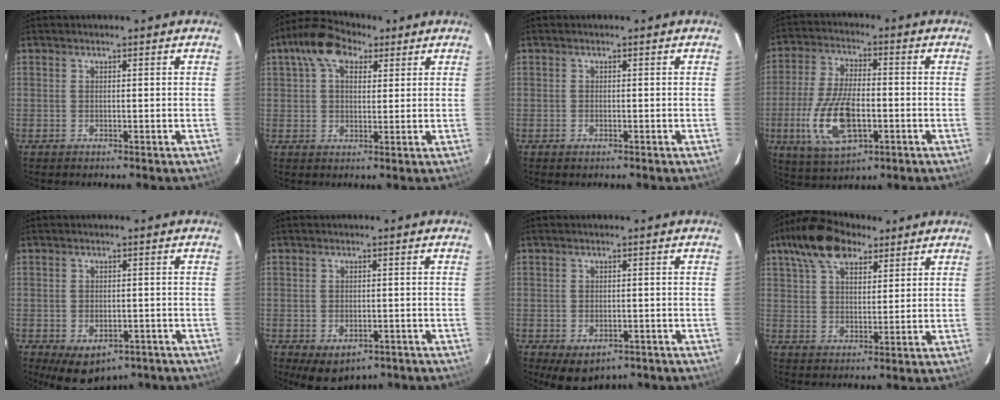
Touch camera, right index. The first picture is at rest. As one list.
[{"total": 9.1, "force": [4.3, 5.5, 5.8], "torque": [-0.109, 0.035, 0.068]}, {"total": 0.8, "force": [-0.5, 0.5, 0.4], "torque": [-0.006, -0.002, -0.009]}, {"total": 14.5, "force": [-3.9, 6.3, 12.4], "torque": [-0.262, -0.010, -0.068]}, {"total": 8.9, "force": [-5.2, 5.4, 4.8], "torque": [-0.089, -0.012, -0.056]}, {"total": 6.5, "force": [-3.6, 4.1, 3.5], "torque": [-0.065, -0.013, -0.035]}, {"total": 5.9, "force": [-3.1, 3.8, 3.2], "torque": [-0.061, -0.014, -0.031]}, {"total": 12.3, "force": [7.4, 6.2, 7.6], "torque": [-0.145, 0.041, 0.125]}]